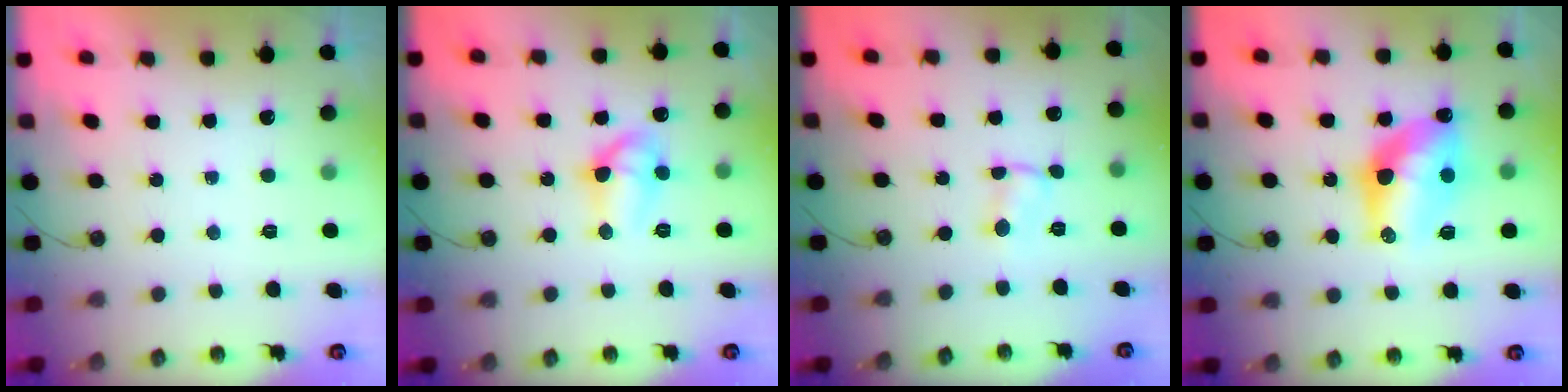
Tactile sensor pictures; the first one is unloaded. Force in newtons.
{"total": 9.8, "press": 9.8, "slide": 0.7}
{"total": 1.1, "press": 1.1, "slide": 0.2}
{"total": 13.4, "press": 13.3, "slide": 1.0}